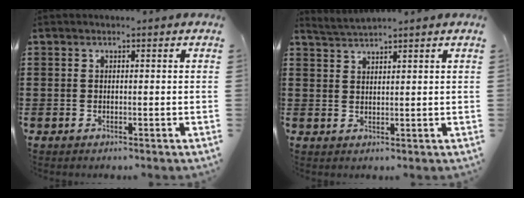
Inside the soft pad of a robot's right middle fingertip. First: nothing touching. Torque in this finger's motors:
{"motor_torque": [-0.47, -0.33, -0.02, -0.01]}